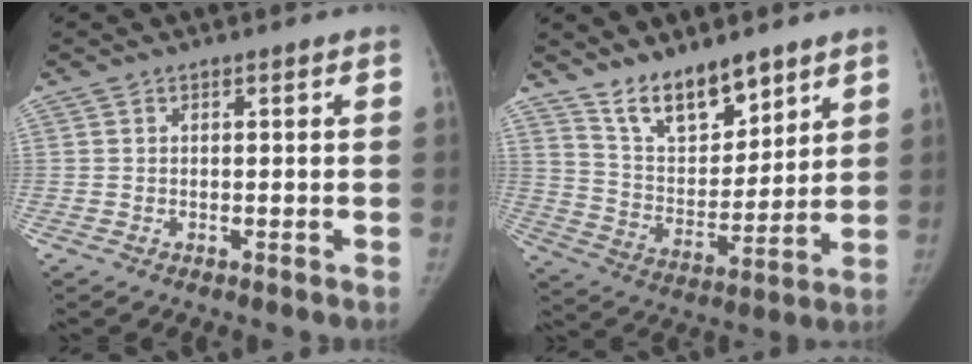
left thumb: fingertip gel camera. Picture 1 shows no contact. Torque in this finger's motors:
{"motor_torque": [0.13, 0.06, -0.17, -0.55, 0.04]}